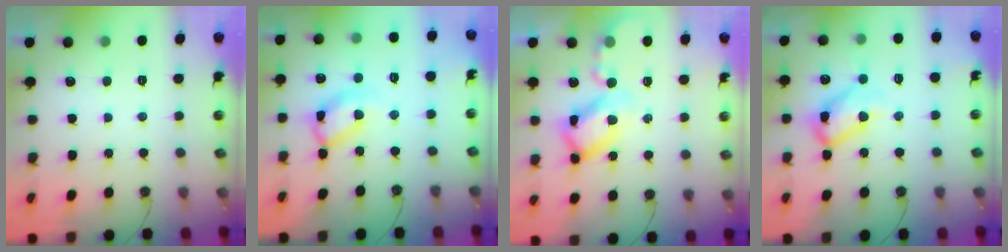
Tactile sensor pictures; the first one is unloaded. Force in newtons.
{"total": 12.7, "press": 12.6, "slide": 0.9}
{"total": 13.7, "press": 13.7, "slide": 1.3}
{"total": 14.7, "press": 14.7, "slide": 1.0}